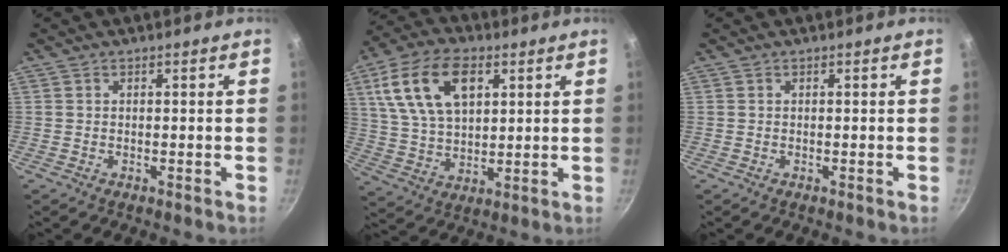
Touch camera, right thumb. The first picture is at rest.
{"total": 16.6, "force": [6.0, 9.8, 12.0], "torque": [-0.210, -0.006, 0.114]}
{"total": 0.0}